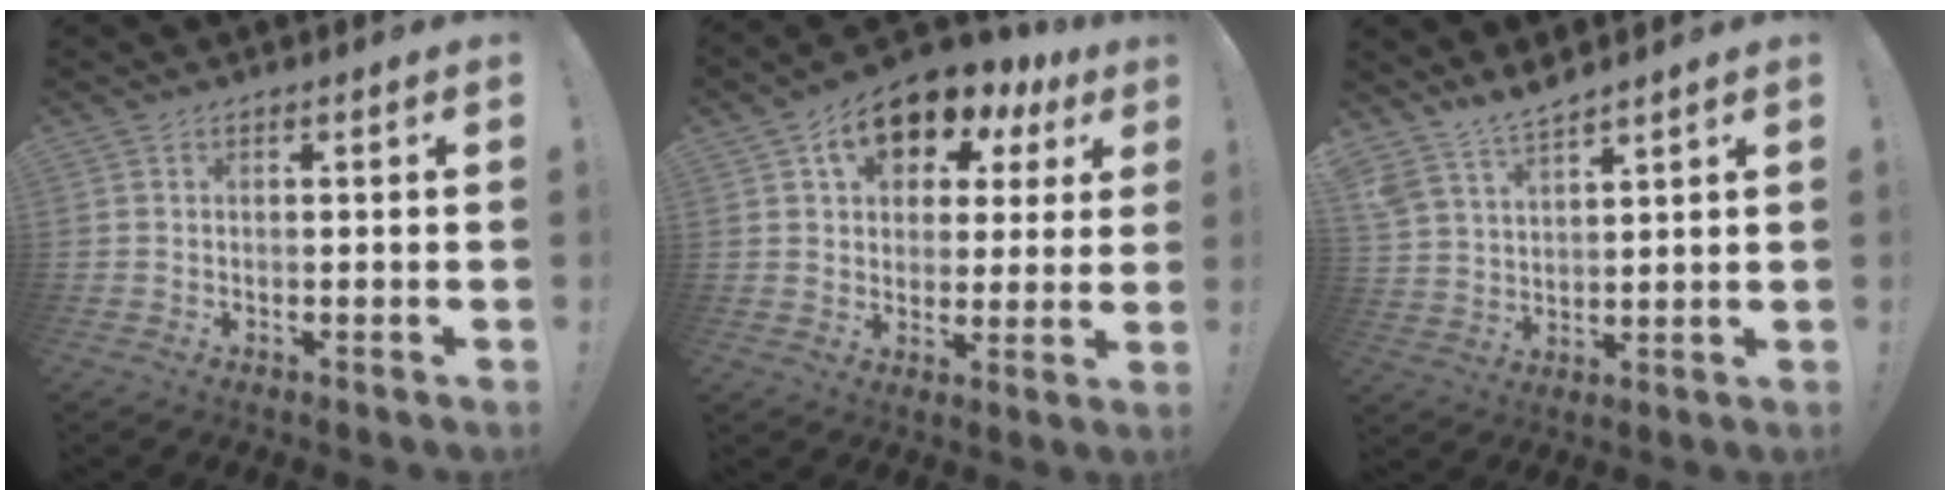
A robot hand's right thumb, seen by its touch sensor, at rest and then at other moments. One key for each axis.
{"total": 13.7, "fx": 7.5, "fy": 8.7, "fz": 7.4, "tx": -0.110, "ty": -0.044, "tz": 0.135}
{"total": 7.4, "fx": 7.0, "fy": 1.4, "fz": 1.8, "tx": -0.050, "ty": -0.046, "tz": 0.137}